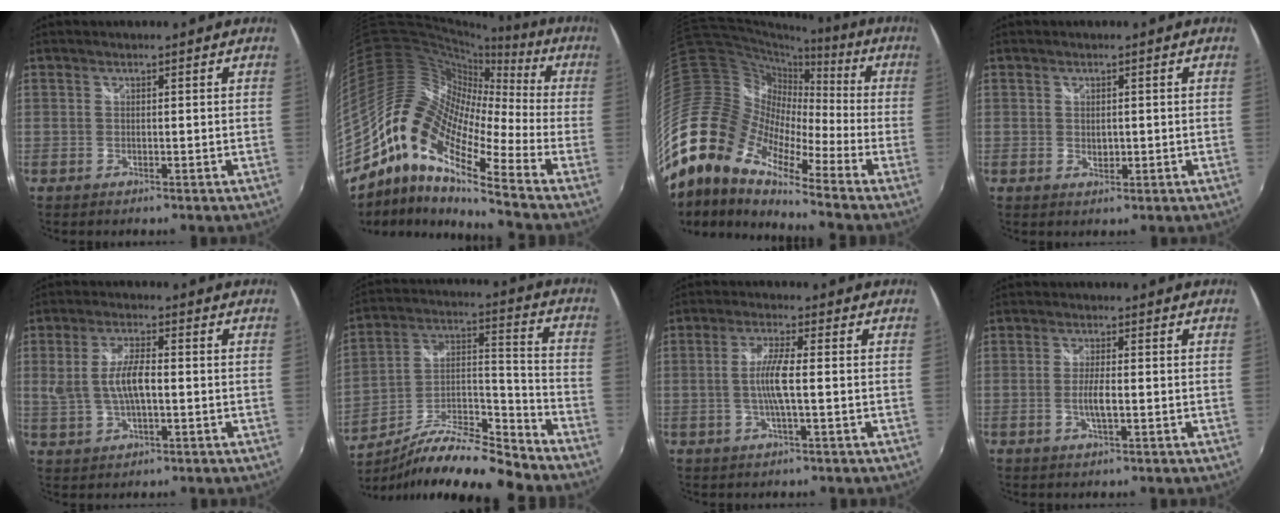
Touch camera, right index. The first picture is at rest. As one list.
[{"total": 14.7, "force": [-7.2, 4.6, 11.9], "torque": [-0.183, 0.001, -0.161]}, {"total": 20.0, "force": [-12.8, 8.7, 12.7], "torque": [-0.215, -0.020, -0.266]}, {"total": 1.7, "force": [0.1, 1.4, 1.0], "torque": [-0.015, -0.002, 0.003]}, {"total": 7.5, "force": [-0.2, 2.8, 6.9], "torque": [-0.138, 0.001, 0.002]}, {"total": 15.9, "force": [-13.1, 2.4, 8.6], "torque": [-0.160, 0.009, -0.234]}, {"total": 5.9, "force": [-0.6, 0.5, 5.9], "torque": [-0.113, -0.001, -0.011]}, {"total": 3.4, "force": [-0.7, 0.7, 3.2], "torque": [-0.063, -0.006, -0.013]}]